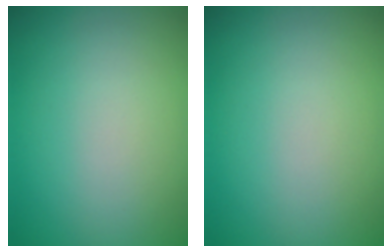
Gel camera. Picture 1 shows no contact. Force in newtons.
{"total": 0.0}